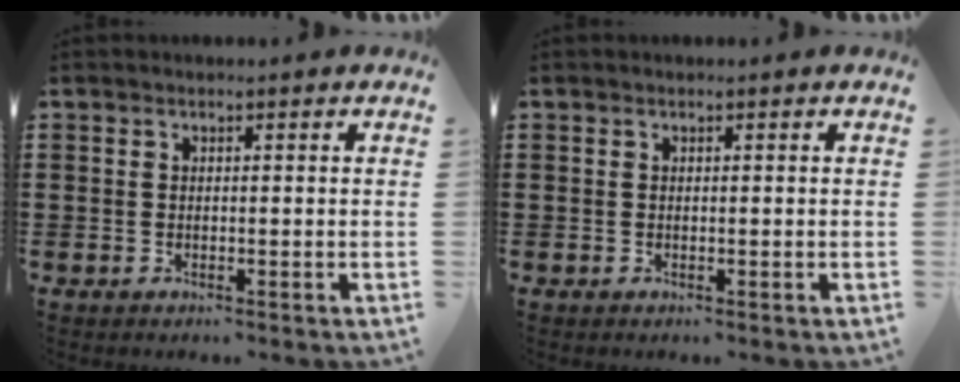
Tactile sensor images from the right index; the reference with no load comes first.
{"total": 0.0}